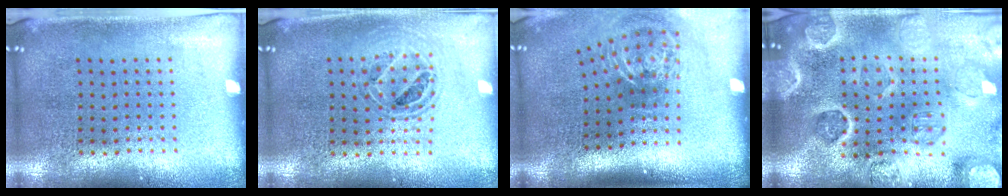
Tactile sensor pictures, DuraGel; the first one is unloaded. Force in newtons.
{"total": 0.7, "press": 0.7, "slide": 0.1}
{"total": 2.1, "press": 1.3, "slide": 1.7}
{"total": 3.9, "press": 3.7, "slide": 1.2}